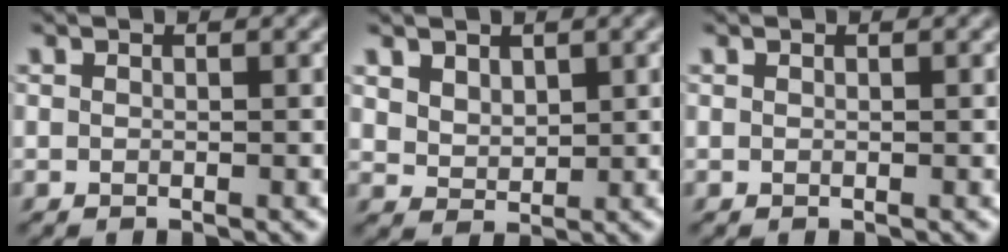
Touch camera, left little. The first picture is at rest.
{"total": 2.6, "force": [1.4, 1.8, 1.3], "torque": [-0.037, -0.005, 0.035]}
{"total": 0.0}